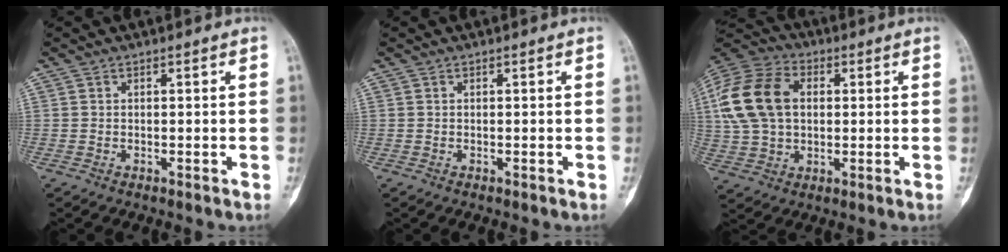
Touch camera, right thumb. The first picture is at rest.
{"total": 0.0}
{"total": 17.2, "force": [2.7, 11.9, 12.1], "torque": [-0.242, 0.020, 0.048]}